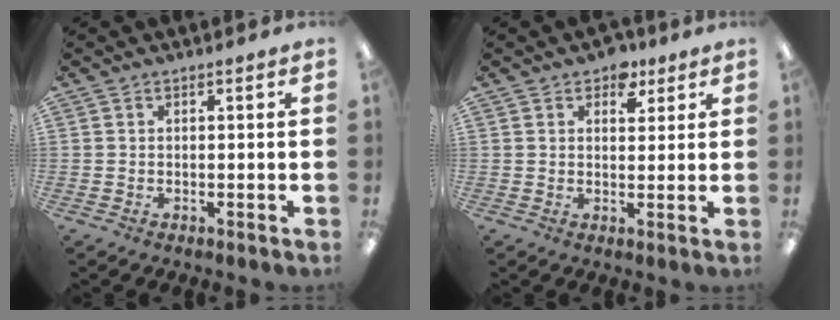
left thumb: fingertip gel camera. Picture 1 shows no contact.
{"total": 5.0, "force": [3.1, 3.1, 2.4], "torque": [-0.015, -0.011, 0.049]}